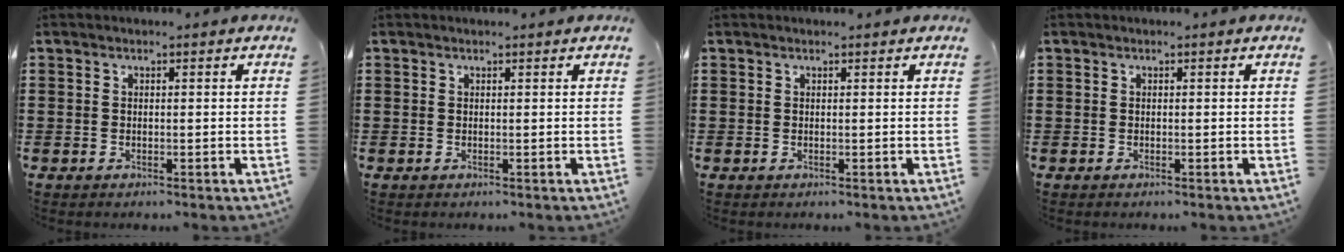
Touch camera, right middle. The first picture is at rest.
{"total": 0.0}
{"total": 0.0}
{"total": 0.0}